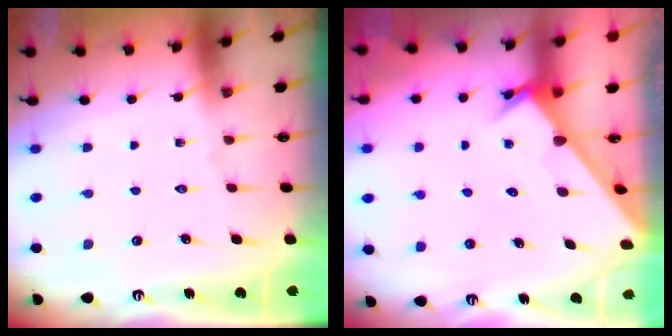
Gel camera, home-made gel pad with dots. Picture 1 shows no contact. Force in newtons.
{"total": 2.9, "press": 2.9, "slide": 0.1}